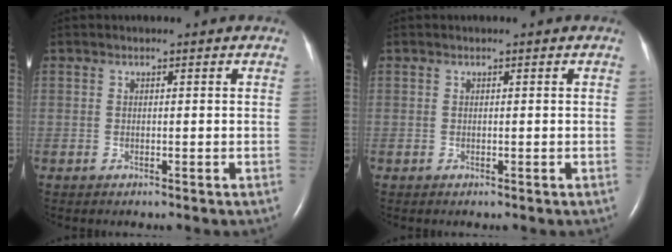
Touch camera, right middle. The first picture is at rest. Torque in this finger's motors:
{"motor_torque": [0.00, 0.00, 0.00, 0.00]}